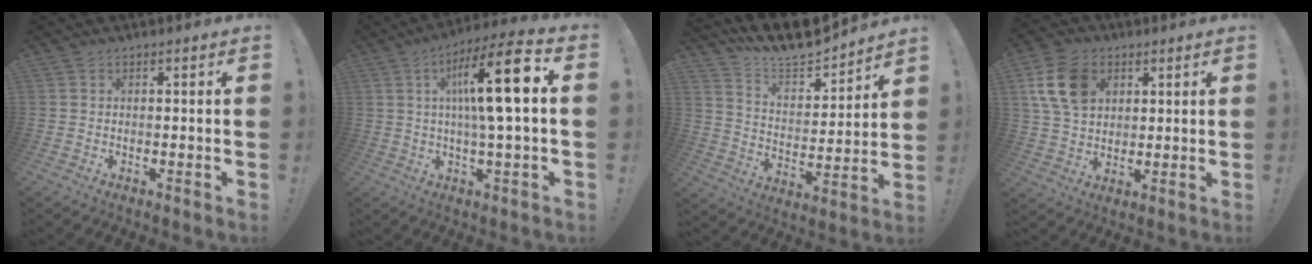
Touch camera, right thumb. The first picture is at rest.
{"total": 16.6, "force": [2.7, 3.4, 16.1], "torque": [-0.261, 0.007, 0.028]}
{"total": 12.6, "force": [11.6, 3.5, 3.6], "torque": [-0.082, -0.099, 0.208]}
{"total": 14.1, "force": [5.1, 10.2, 8.3], "torque": [-0.147, -0.005, 0.102]}